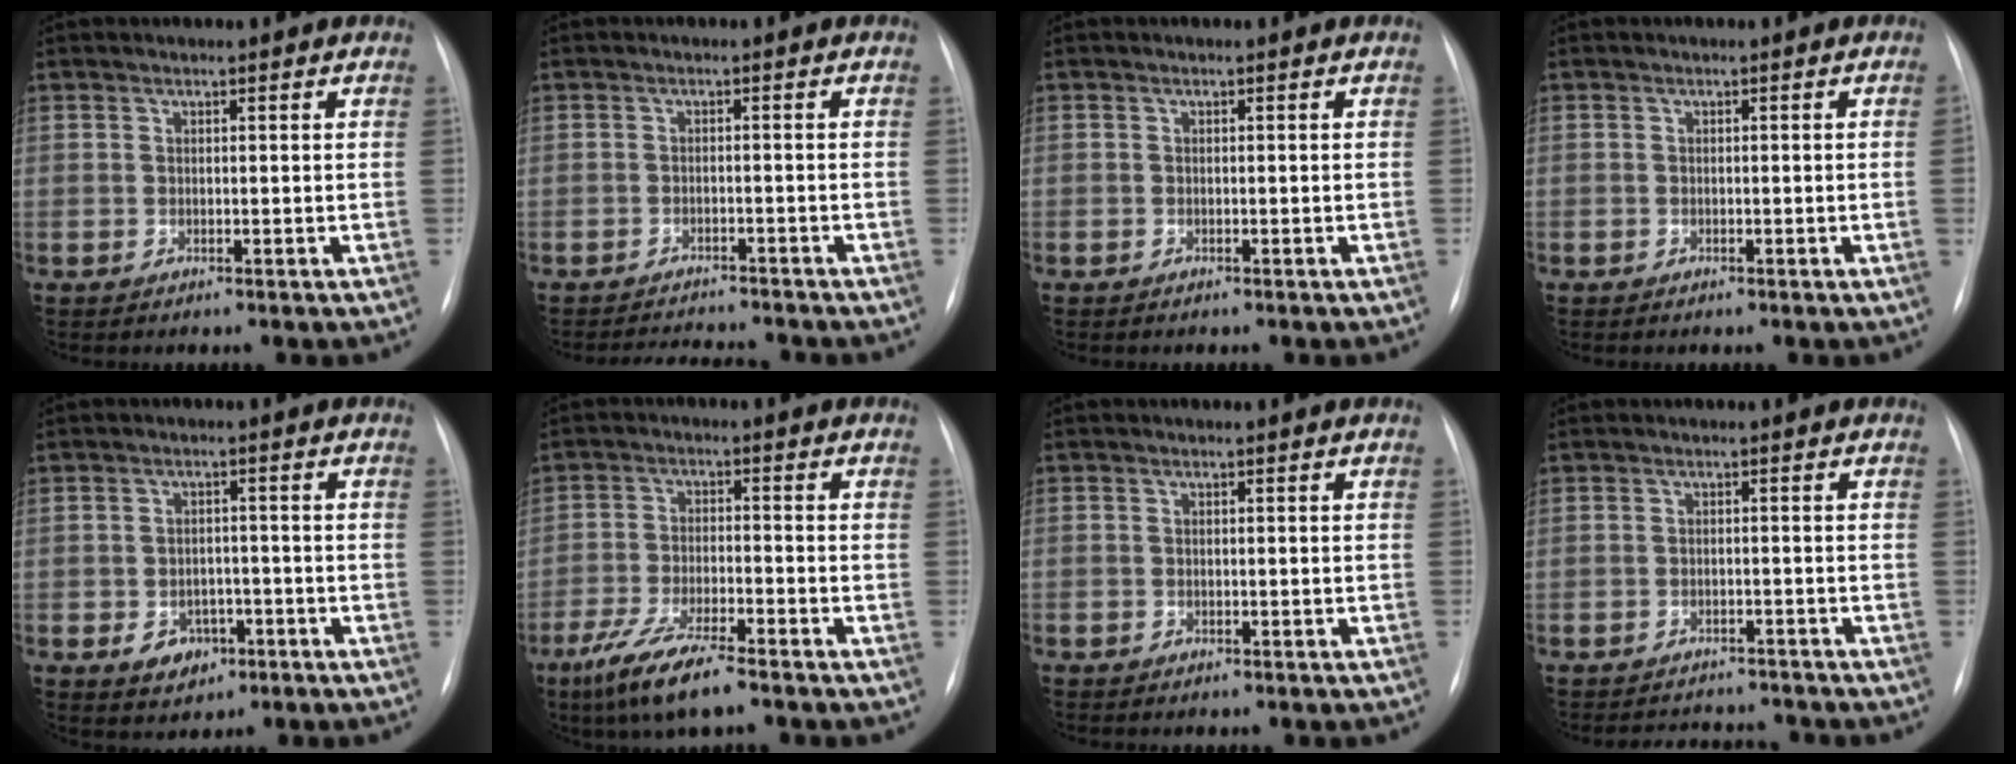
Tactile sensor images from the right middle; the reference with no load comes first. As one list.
[{"total": 6.0, "force": [-5.9, 0.6, 1.1], "torque": [-0.014, -0.004, -0.082]}, {"total": 0.6, "force": [-0.4, 0.4, 0.0], "torque": [-0.007, 0.004, -0.008]}, {"total": 0.7, "force": [-0.1, -0.4, 0.5], "torque": [-0.010, 0.004, -0.001]}, {"total": 4.4, "force": [-2.0, 3.3, 2.1], "torque": [-0.027, 0.007, -0.021]}, {"total": 8.9, "force": [-6.4, 1.1, 6.1], "torque": [-0.125, -0.022, -0.117]}, {"total": 1.3, "force": [-1.1, 0.7, 0.4], "torque": [-0.010, 0.001, -0.013]}, {"total": 6.7, "force": [-6.5, 1.7, 0.7], "torque": [-0.006, 0.009, -0.079]}]